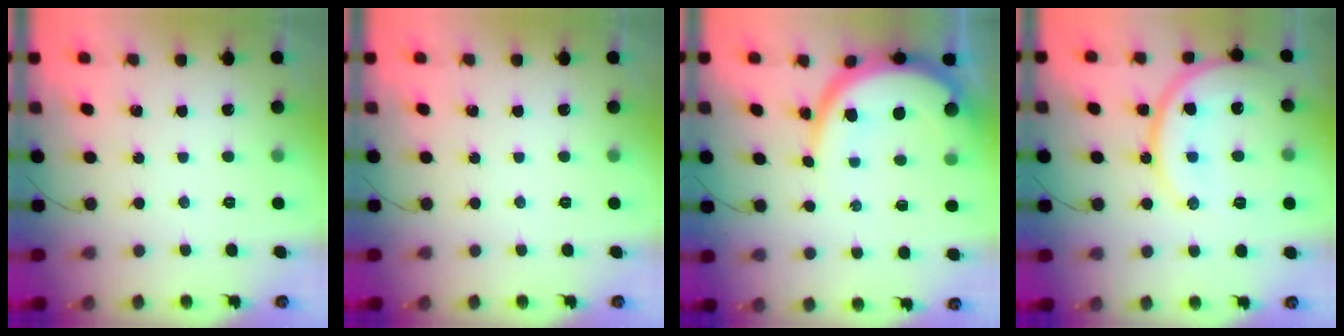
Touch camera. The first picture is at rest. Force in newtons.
{"total": 0.0}
{"total": 12.5, "press": 12.5, "slide": 1.0}
{"total": 17.0, "press": 17.0, "slide": 1.0}